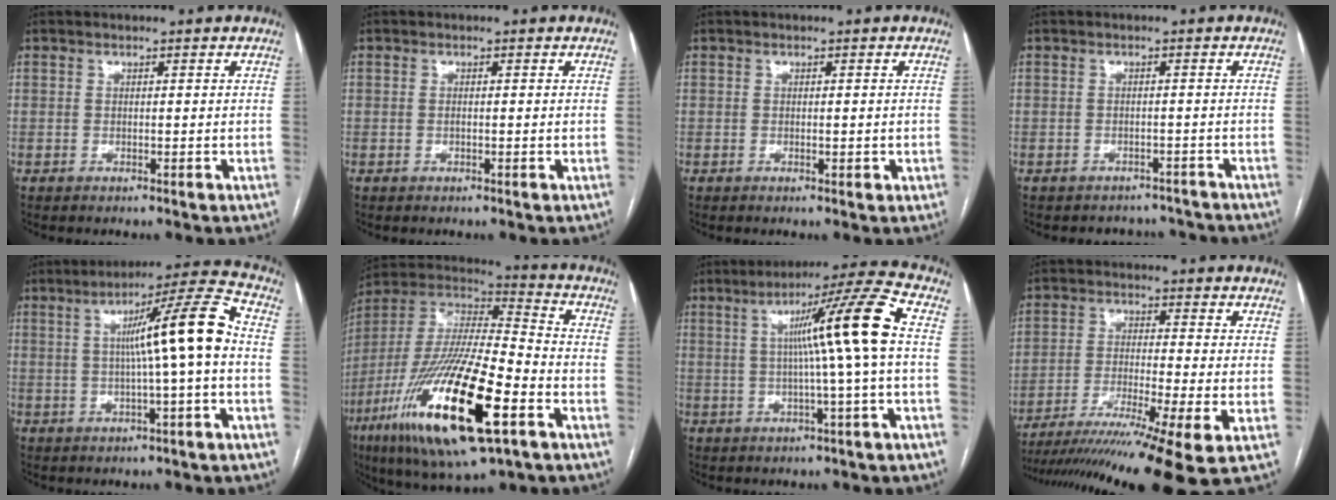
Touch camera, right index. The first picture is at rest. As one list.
[{"total": 0.9, "force": [-0.1, 0.2, 0.8], "torque": [-0.017, -0.001, 0.001]}, {"total": 1.1, "force": [-0.2, 0.5, 1.0], "torque": [-0.013, -0.001, 0.001]}, {"total": 5.2, "force": [-4.6, 2.4, -0.6], "torque": [0.014, 0.016, -0.052]}, {"total": 11.4, "force": [0.4, -0.7, 11.4], "torque": [-0.171, 0.020, 0.005]}, {"total": 26.6, "force": [-11.1, 5.0, 23.7], "torque": [-0.485, -0.053, -0.197]}, {"total": 11.6, "force": [1.0, -2.0, 11.4], "torque": [-0.173, 0.015, 0.017]}, {"total": 16.0, "force": [-11.7, -1.8, 10.8], "torque": [-0.160, -0.034, -0.190]}]